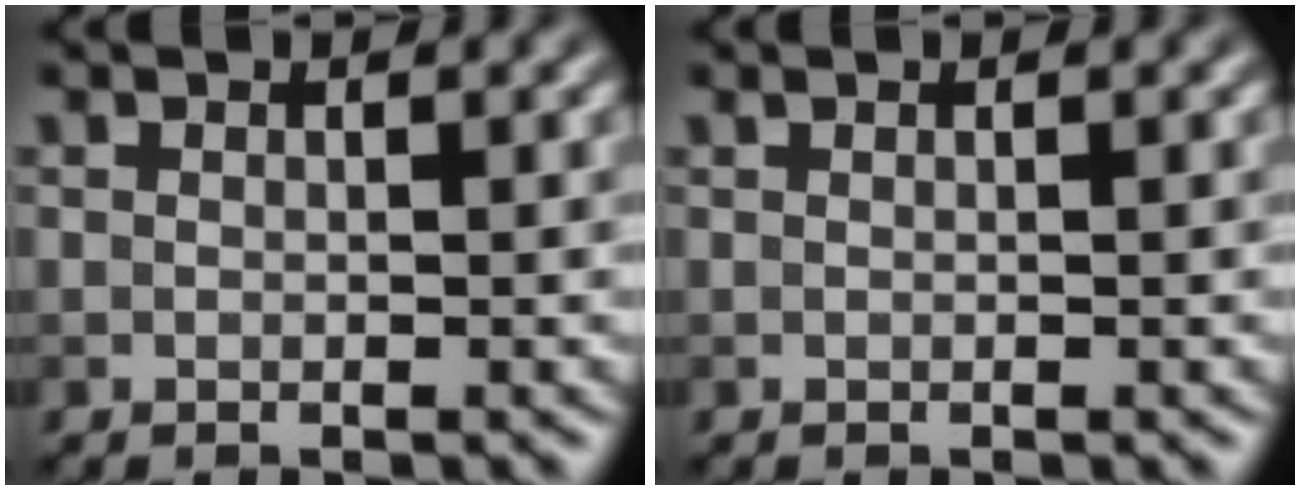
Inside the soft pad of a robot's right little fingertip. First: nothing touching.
{"total": 0.0}